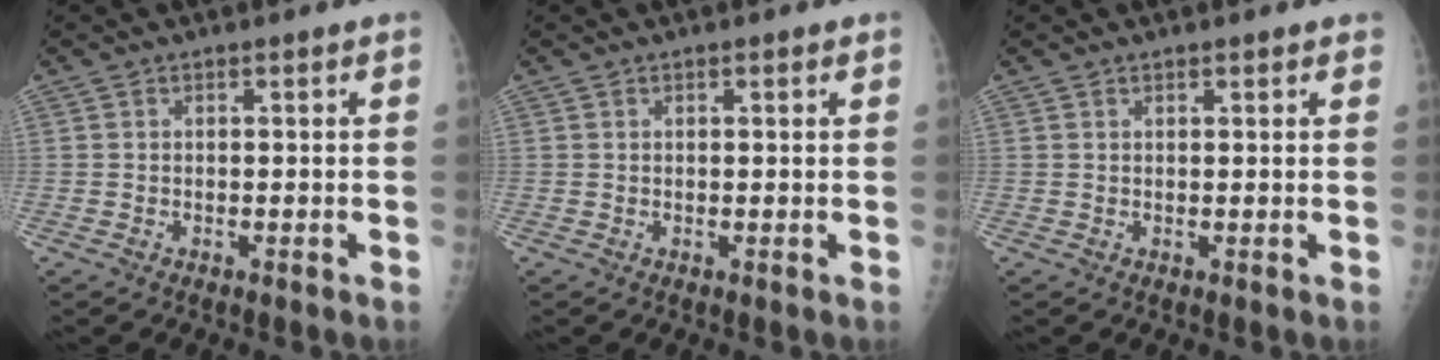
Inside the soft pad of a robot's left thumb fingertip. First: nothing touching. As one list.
[{"total": 1.0, "force": [0.6, 0.4, 0.8], "torque": [-0.010, 0.001, 0.006]}, {"total": 1.2, "force": [0.9, 0.5, 0.7], "torque": [-0.005, -0.003, 0.010]}]